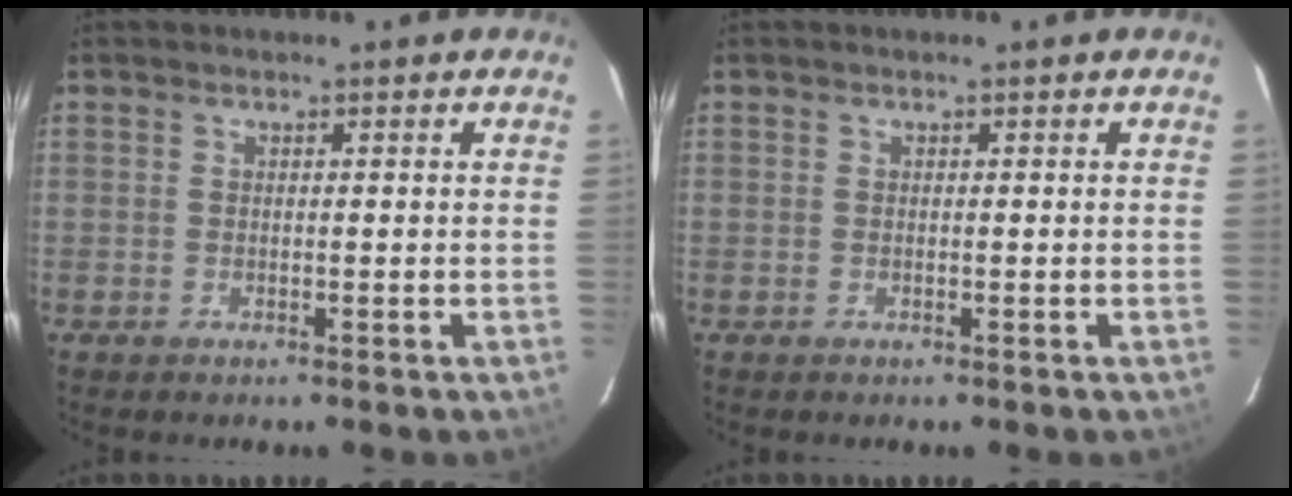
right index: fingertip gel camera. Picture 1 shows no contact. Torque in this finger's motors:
{"motor_torque": [0.00, 0.00, 0.01, 0.00]}